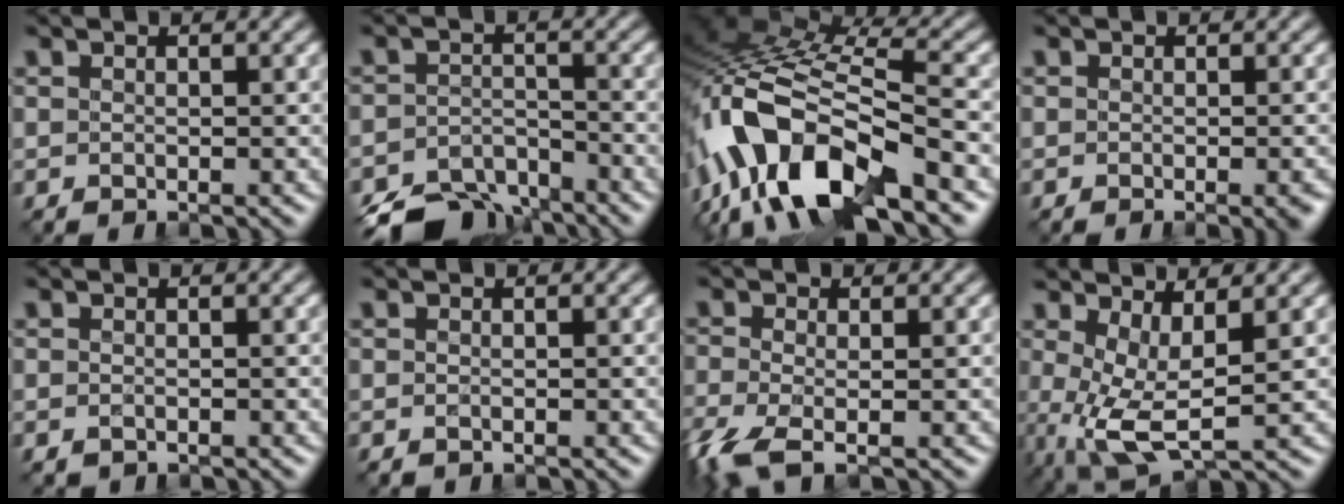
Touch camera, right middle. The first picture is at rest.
{"total": 7.7, "force": [-6.6, 3.0, 2.4], "torque": [-0.040, -0.018, -0.110]}
{"total": 14.7, "force": [-7.4, 6.3, 11.1], "torque": [-0.214, 0.006, -0.139]}
{"total": 2.1, "force": [-1.0, 0.4, 1.8], "torque": [-0.019, -0.006, -0.010]}
{"total": 0.8, "force": [-0.6, 0.4, 0.3], "torque": [-0.010, -0.006, -0.008]}
{"total": 0.5, "force": [-0.4, 0.2, 0.2], "torque": [-0.008, -0.004, -0.005]}
{"total": 5.4, "force": [-2.9, 2.1, 4.0], "torque": [-0.107, -0.018, -0.064]}
{"total": 5.5, "force": [0.2, 2.2, 5.0], "torque": [-0.115, -0.010, 0.008]}